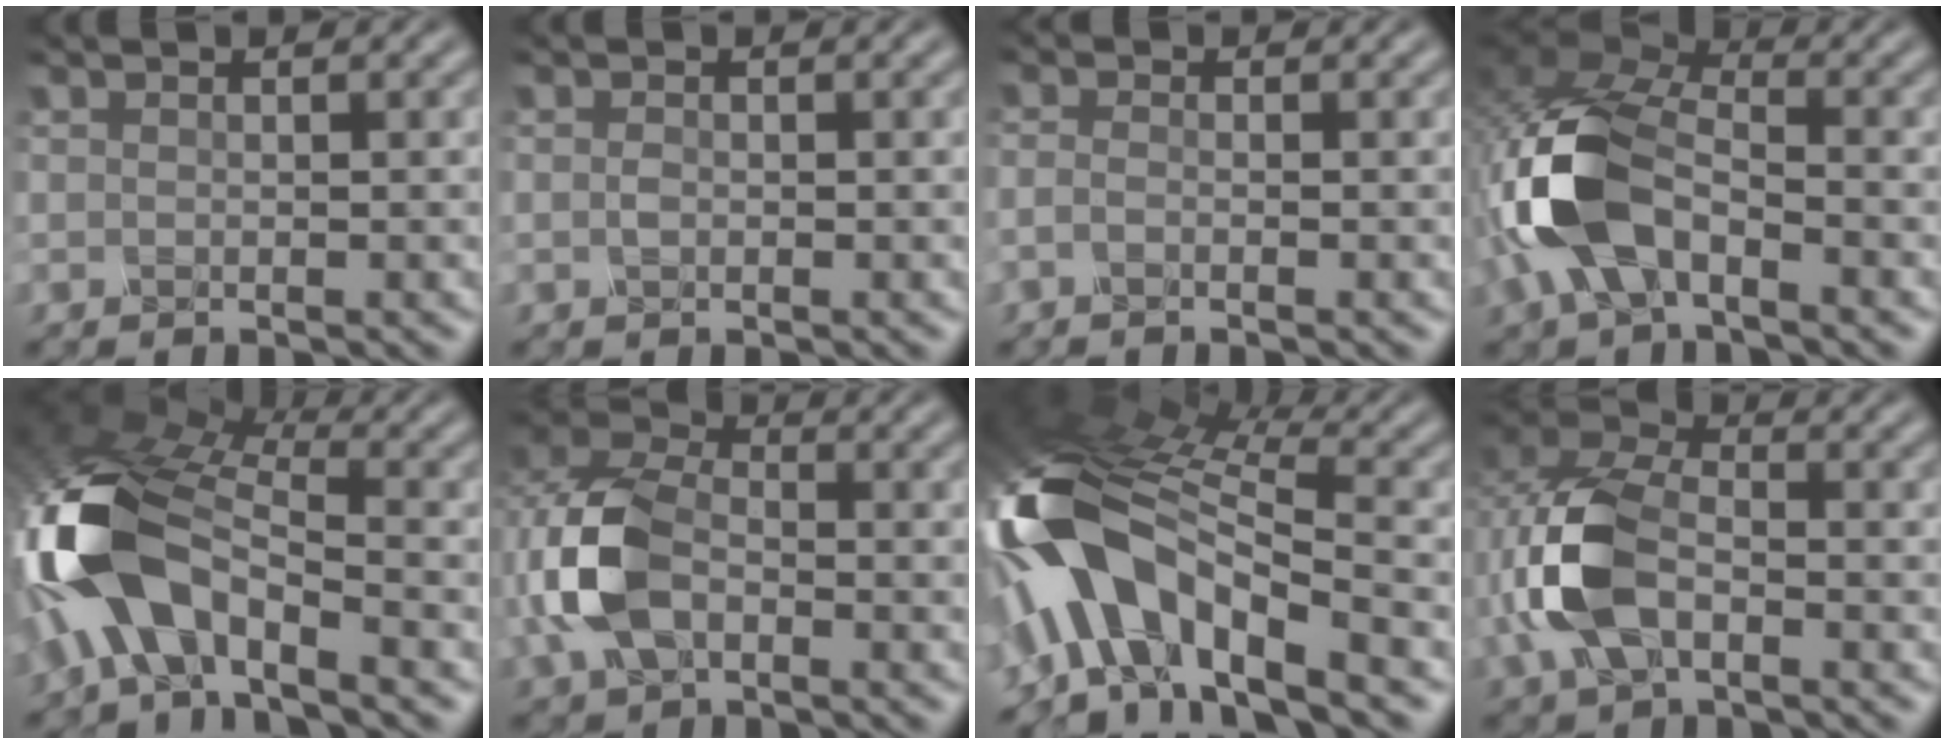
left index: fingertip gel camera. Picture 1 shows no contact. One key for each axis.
{"total": 0.6, "fx": -0.1, "fy": 0.4, "fz": 0.4, "tx": -0.013, "ty": 0.002, "tz": -0.004}
{"total": 1.1, "fx": -0.7, "fy": 0.4, "fz": 0.8, "tx": -0.024, "ty": -0.005, "tz": -0.016}
{"total": 9.7, "fx": -2.5, "fy": 5.7, "fz": 7.5, "tx": -0.184, "ty": 0.006, "tz": -0.063}
{"total": 10.7, "fx": -4.1, "fy": 5.3, "fz": 8.3, "tx": -0.172, "ty": 0.010, "tz": -0.089}
{"total": 7.1, "fx": -1.3, "fy": 4.9, "fz": 5.0, "tx": -0.124, "ty": 0.012, "tz": -0.041}
{"total": 12.9, "fx": -5.0, "fy": 5.7, "fz": 10.4, "tx": -0.193, "ty": 0.024, "tz": -0.096}
{"total": 7.5, "fx": -1.4, "fy": 4.8, "fz": 5.6, "tx": -0.139, "ty": 0.012, "tz": -0.041}